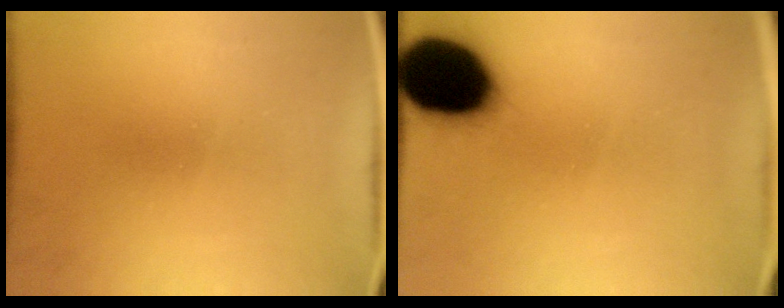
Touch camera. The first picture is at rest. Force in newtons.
{"total": 20.4}